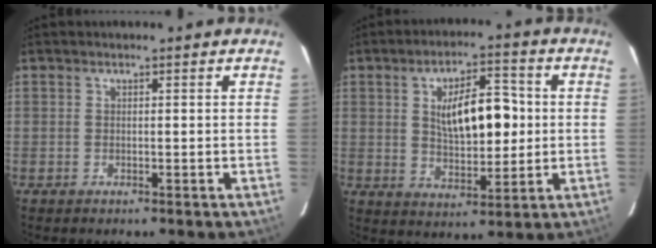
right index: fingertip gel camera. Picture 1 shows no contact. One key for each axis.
{"total": 10.6, "fx": 1.4, "fy": 4.3, "fz": 9.6, "tx": -0.158, "ty": 0.013, "tz": 0.028}